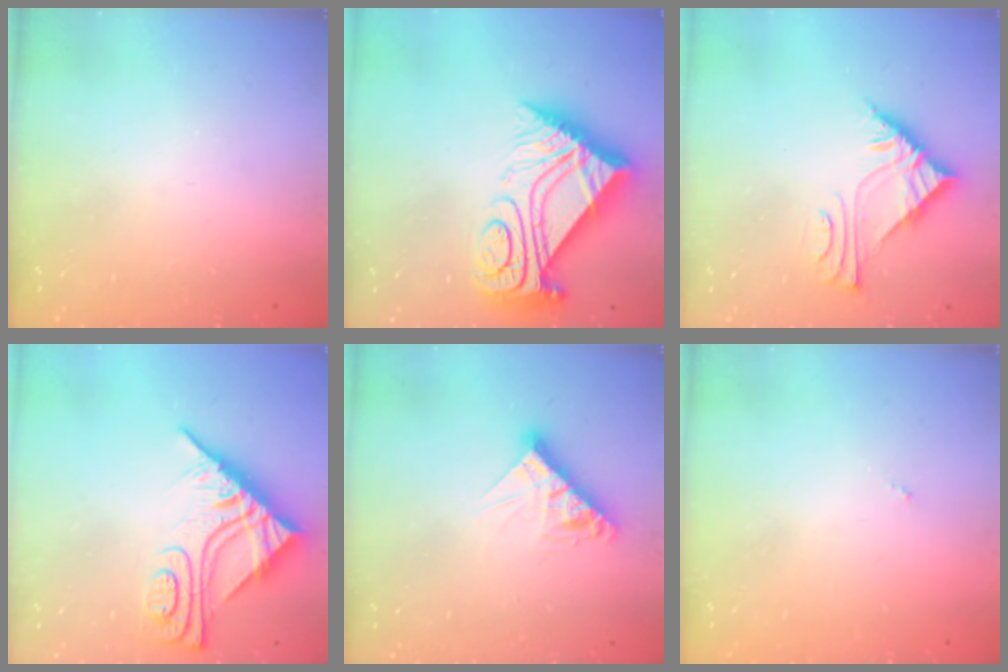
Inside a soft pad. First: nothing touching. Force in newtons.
{"total": 16.2, "press": 16.1, "slide": 1.5}
{"total": 6.9, "press": 6.8, "slide": 0.5}
{"total": 10.6, "press": 10.5, "slide": 1.0}
{"total": 9.7, "press": 9.7, "slide": 0.8}
{"total": 0.0}